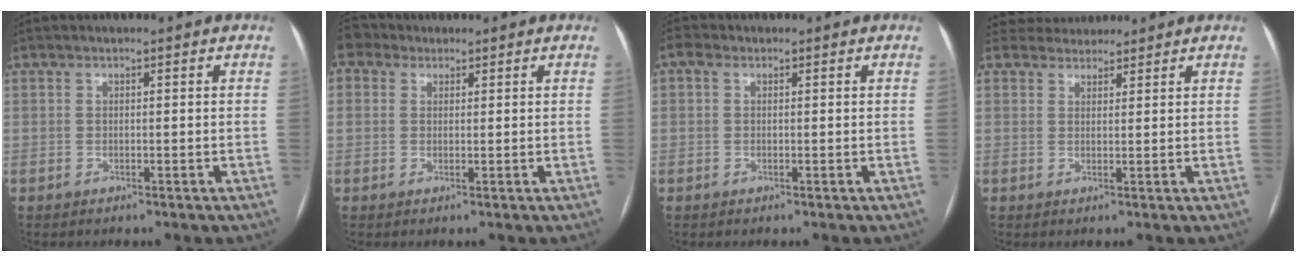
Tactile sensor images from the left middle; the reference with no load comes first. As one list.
[{"total": 2.0, "force": [1.4, 1.5, 0.2], "torque": [-0.007, 0.017, 0.029]}, {"total": 1.0, "force": [-0.7, -0.6, -0.2], "torque": [0.009, 0.002, -0.016]}, {"total": 3.9, "force": [3.7, 1.3, -0.1], "torque": [0.003, 0.023, 0.059]}]